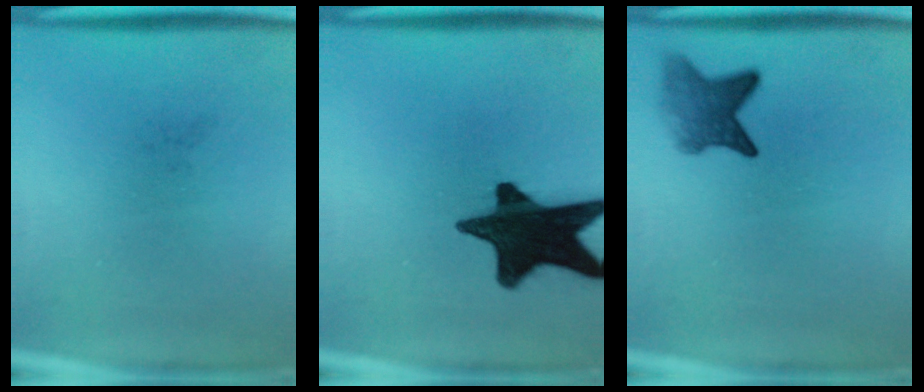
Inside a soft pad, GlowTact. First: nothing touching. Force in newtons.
{"total": 17.4}
{"total": 4.5}